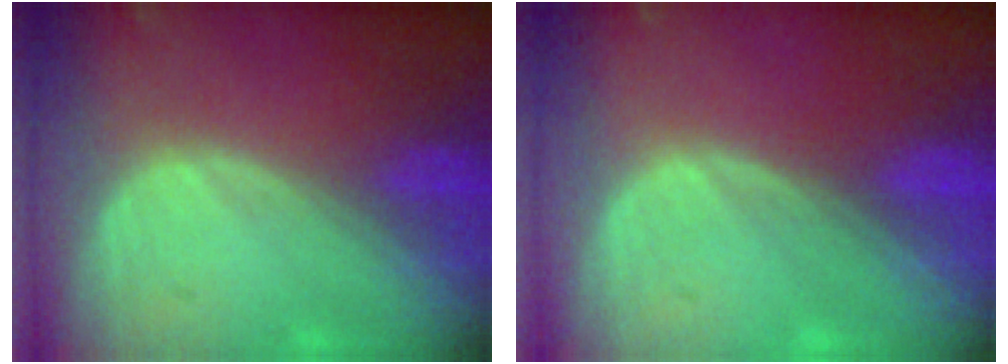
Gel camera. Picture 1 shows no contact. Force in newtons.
{"total": 0.0}